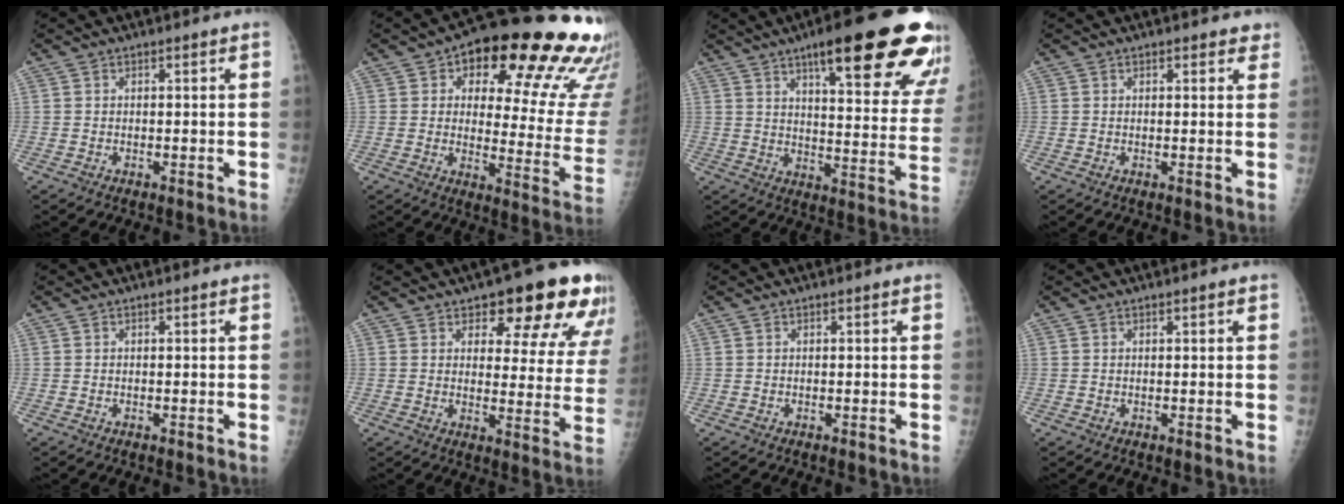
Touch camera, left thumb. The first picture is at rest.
{"total": 25.2, "force": [14.1, 10.8, 17.9], "torque": [-0.186, -0.041, 0.175]}
{"total": 25.8, "force": [15.6, 6.0, 19.7], "torque": [-0.227, -0.049, 0.209]}
{"total": 2.0, "force": [1.5, 1.0, 0.9], "torque": [0.011, -0.004, 0.011]}
{"total": 0.0}
{"total": 16.1, "force": [10.5, 7.0, 10.1], "torque": [-0.066, -0.049, 0.120]}
{"total": 0.0}
{"total": 0.5, "force": [0.3, 0.1, 0.4], "torque": [-0.006, 0.000, 0.005]}